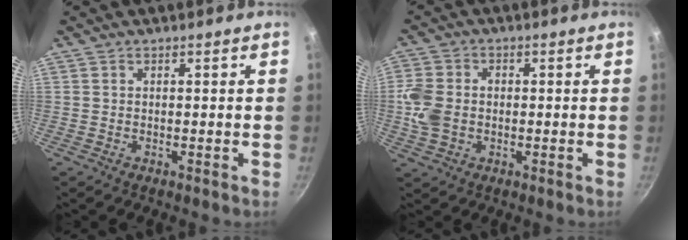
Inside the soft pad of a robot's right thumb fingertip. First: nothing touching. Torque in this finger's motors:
{"motor_torque": [1.01, 1.24, 0.95, -0.24, 0.07]}